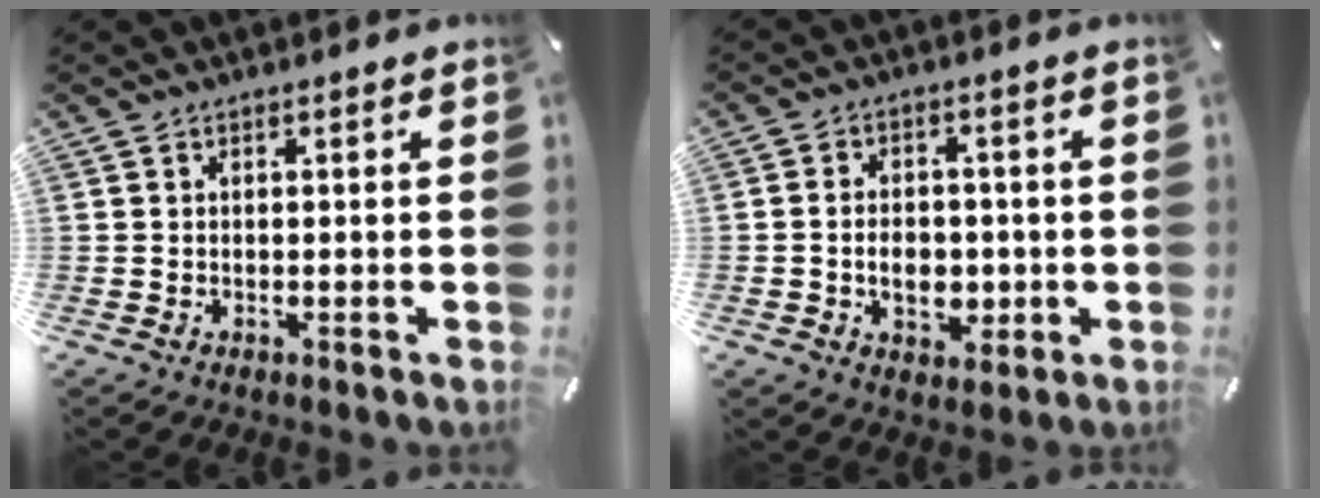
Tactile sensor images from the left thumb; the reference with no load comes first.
{"total": 7.7, "force": [-1.3, 5.7, 5.0], "torque": [-0.071, 0.001, -0.023]}